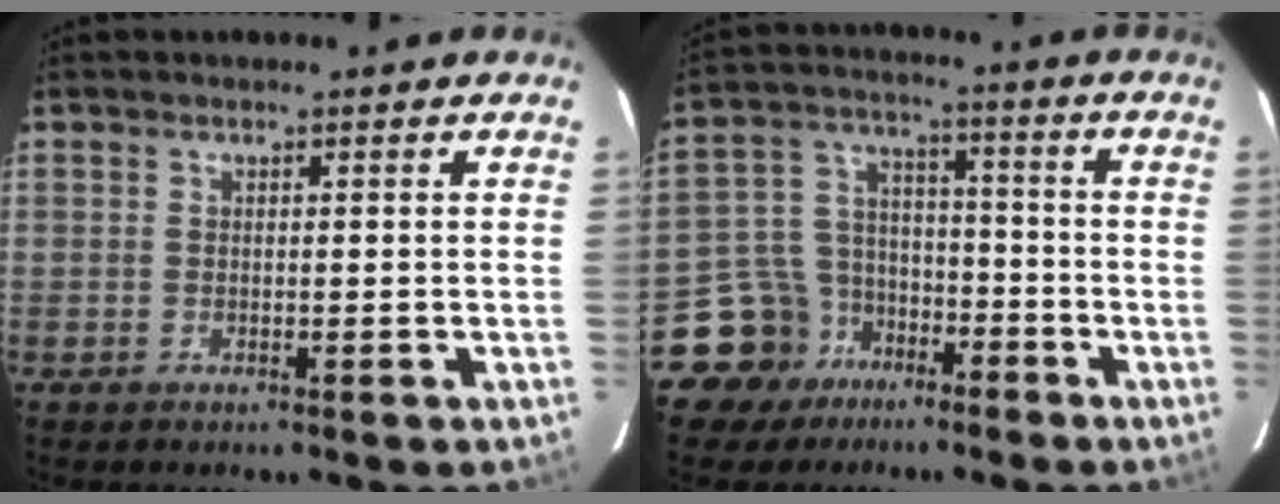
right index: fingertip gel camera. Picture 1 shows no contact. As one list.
[{"total": 10.4, "force": [-7.0, 7.5, 0.9], "torque": [-0.041, 0.053, -0.119]}]